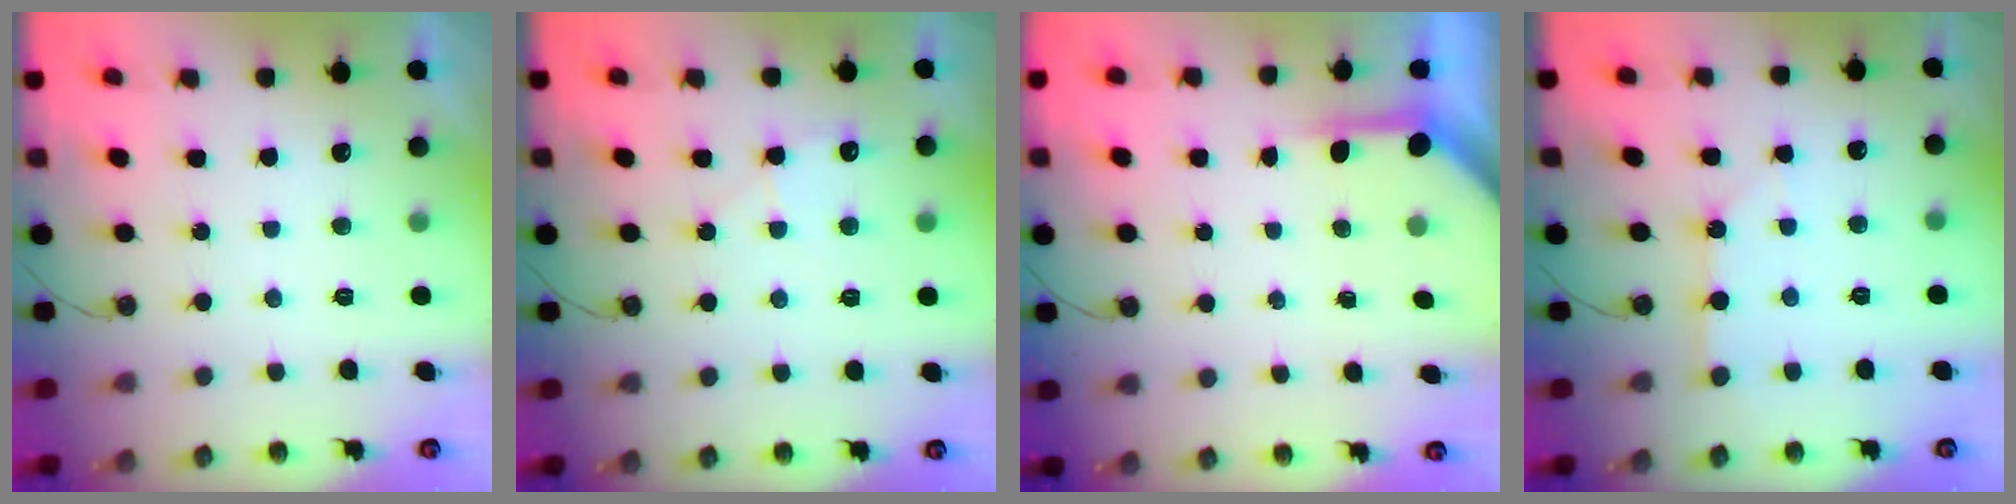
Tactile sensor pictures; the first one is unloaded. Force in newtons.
{"total": 5.1, "press": 5.0, "slide": 0.6}
{"total": 3.8, "press": 3.8, "slide": 0.3}
{"total": 2.5, "press": 2.5, "slide": 0.3}